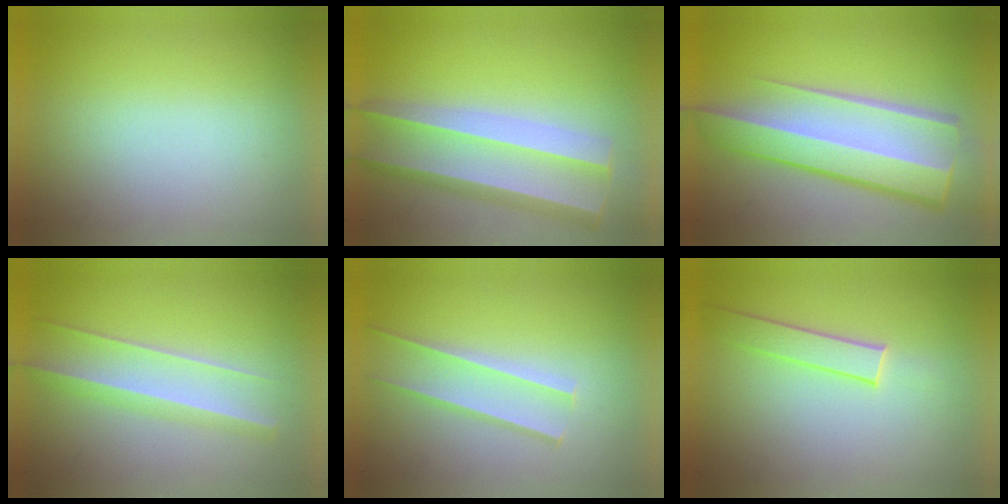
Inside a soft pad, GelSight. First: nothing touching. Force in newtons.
{"total": 6.2}
{"total": 8.8}
{"total": 9.1}
{"total": 1.6}
{"total": 1.9}